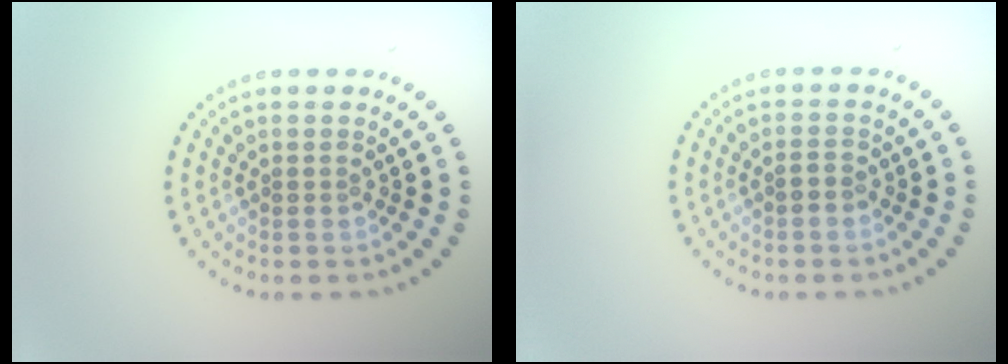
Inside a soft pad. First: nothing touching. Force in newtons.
{"total": 0.6, "press": 0.5, "slide": 0.3}